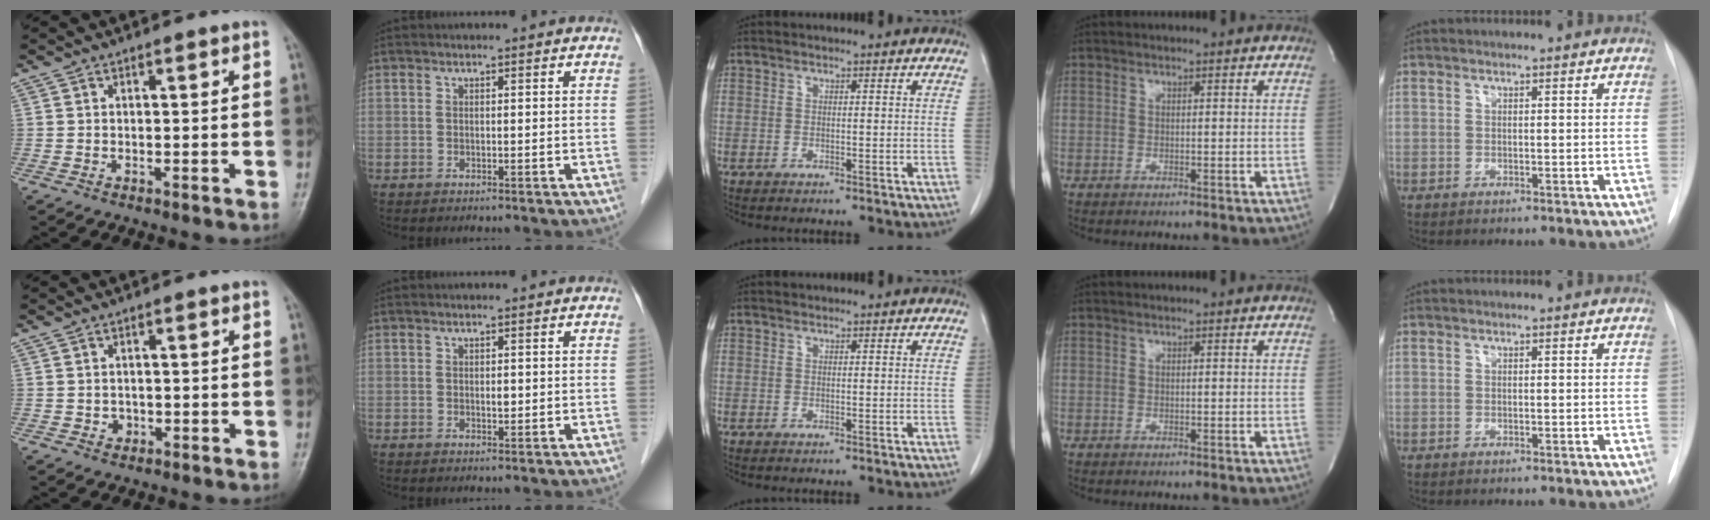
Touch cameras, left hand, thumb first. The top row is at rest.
{"thumb": {"total": 1.6, "force": [-0.4, 1.5, 0.5], "torque": [0.001, 0.004, -0.003]}, "index": {"total": 0.8, "force": [-0.2, 0.4, 0.6], "torque": [-0.009, -0.004, -0.006]}}